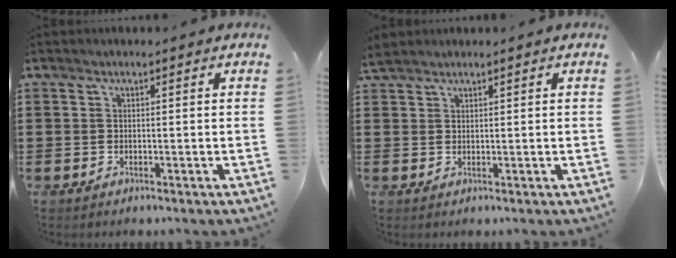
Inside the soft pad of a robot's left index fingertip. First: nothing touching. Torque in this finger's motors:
{"motor_torque": [2.14, 0.00, 0.84, 0.21]}